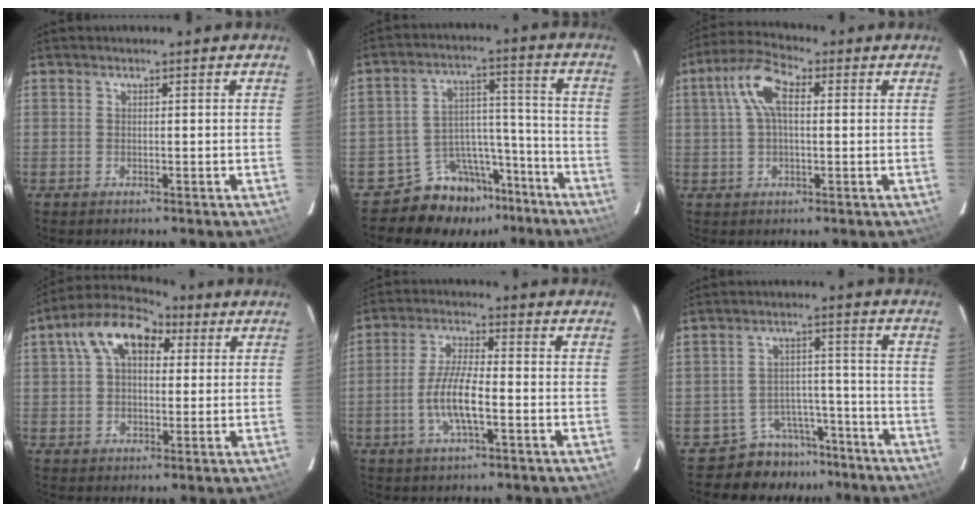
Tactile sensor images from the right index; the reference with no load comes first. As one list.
[{"total": 12.2, "force": [-10.0, 6.8, 1.6], "torque": [-0.026, 0.061, -0.147]}, {"total": 8.2, "force": [1.7, 3.8, 7.1], "torque": [-0.148, 0.026, 0.029]}, {"total": 12.3, "force": [4.6, 7.5, 8.6], "torque": [-0.156, 0.046, 0.068]}, {"total": 7.9, "force": [-2.4, 1.8, 7.3], "torque": [-0.150, 0.002, -0.049]}, {"total": 7.9, "force": [-6.6, 4.3, 0.5], "torque": [-0.018, 0.032, -0.095]}]